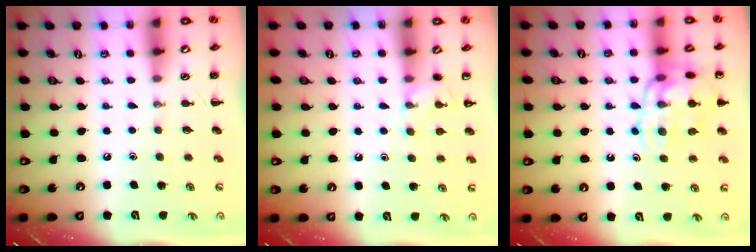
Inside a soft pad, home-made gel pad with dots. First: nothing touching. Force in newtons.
{"total": 6.6, "press": 6.3, "slide": 2.1}
{"total": 14.9, "press": 14.7, "slide": 2.5}